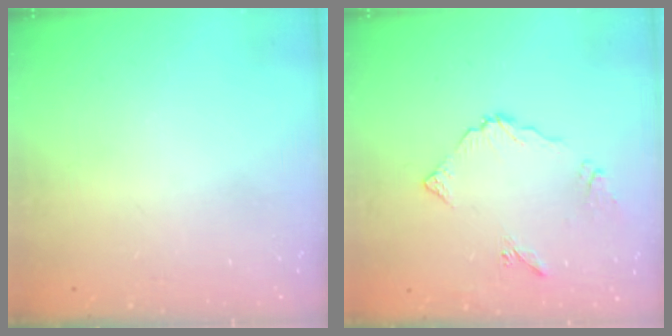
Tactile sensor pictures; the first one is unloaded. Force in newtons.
{"total": 6.3, "press": 6.2, "slide": 0.4}